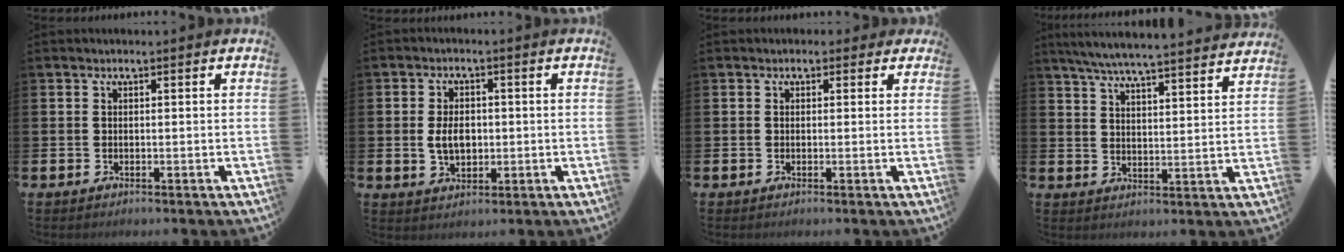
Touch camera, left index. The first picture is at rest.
{"total": 4.2, "force": [0.0, 2.8, 3.1], "torque": [-0.048, 0.004, -0.004]}
{"total": 1.1, "force": [0.3, 1.0, 0.3], "torque": [-0.002, 0.012, 0.001]}
{"total": 6.5, "force": [6.3, 0.1, 1.8], "torque": [-0.048, -0.047, 0.109]}